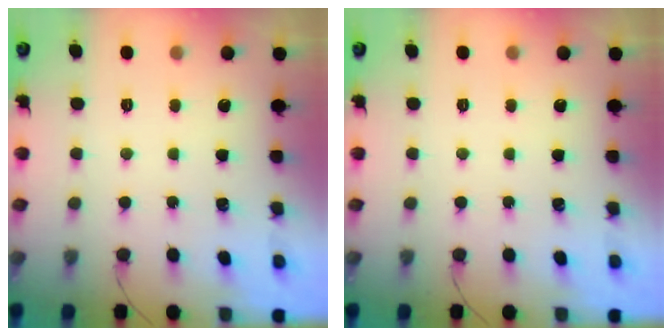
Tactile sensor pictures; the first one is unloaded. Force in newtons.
{"total": 0.0}